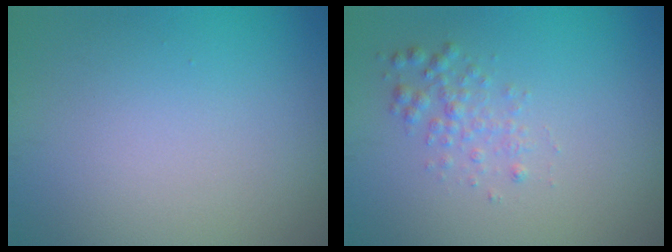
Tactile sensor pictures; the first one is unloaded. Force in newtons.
{"total": 1.7, "press": 1.7, "slide": 0.0}